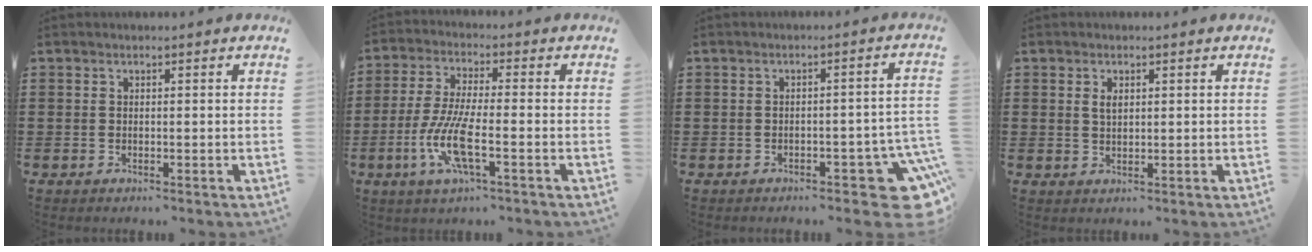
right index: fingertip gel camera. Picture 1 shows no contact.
{"total": 8.8, "force": [-3.2, 2.1, 7.9], "torque": [-0.183, -0.017, -0.068]}
{"total": 7.5, "force": [-4.4, 2.5, 5.5], "torque": [-0.067, -0.006, -0.072]}
{"total": 1.6, "force": [0.6, 0.9, 1.2], "torque": [-0.027, 0.005, 0.010]}